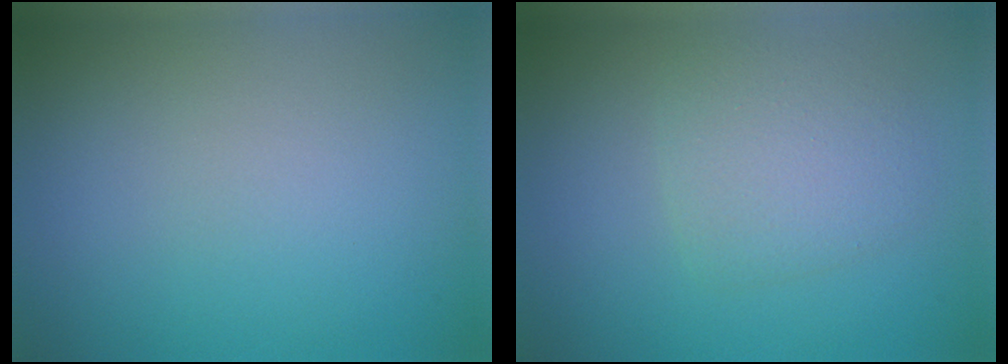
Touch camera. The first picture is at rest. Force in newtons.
{"total": 2.9, "press": 2.9, "slide": 0.0}